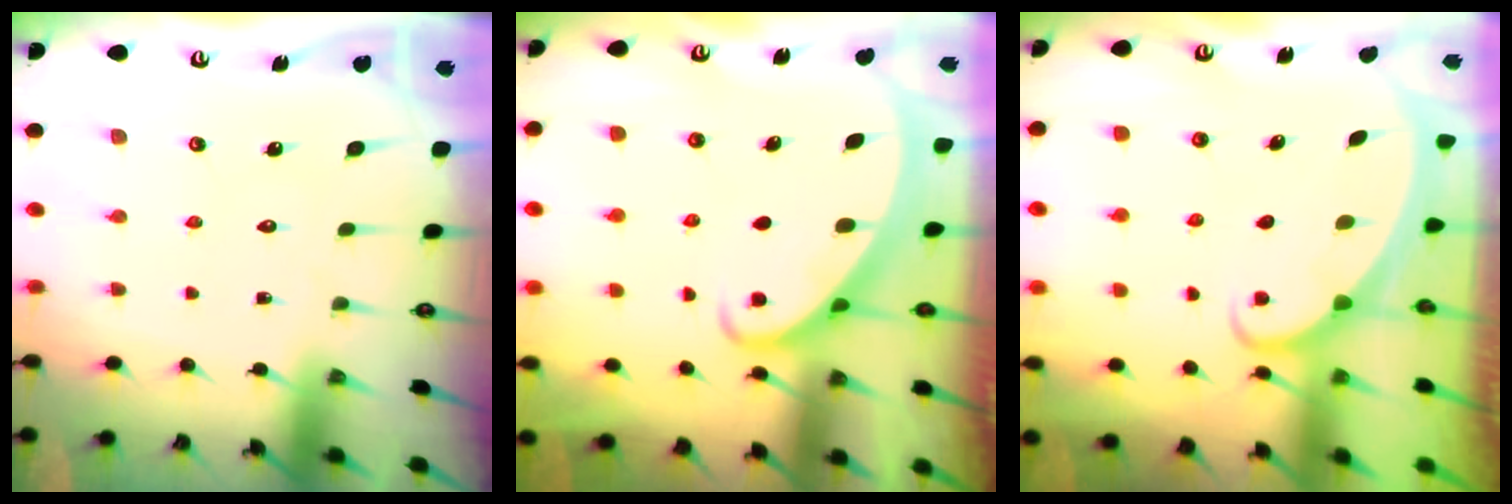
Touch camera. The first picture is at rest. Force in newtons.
{"total": 2.4, "press": 2.4, "slide": 0.2}
{"total": 1.6, "press": 1.6, "slide": 0.1}